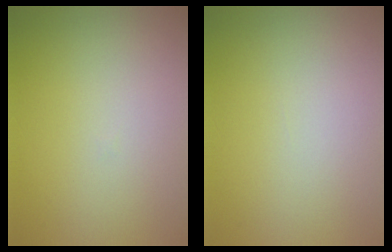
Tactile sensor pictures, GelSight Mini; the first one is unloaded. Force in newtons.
{"total": 0.0}